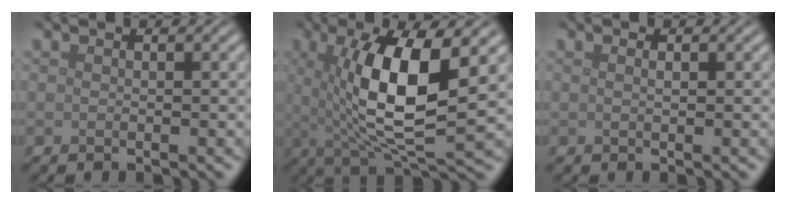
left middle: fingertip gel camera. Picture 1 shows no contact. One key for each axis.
{"total": 9.6, "fx": 1.6, "fy": 2.7, "fz": 9.1, "tx": -0.152, "ty": -0.009, "tz": 0.033}
{"total": 0.5, "fx": 0.2, "fy": 0.1, "fz": 0.4, "tx": -0.008, "ty": 0.001, "tz": 0.004}